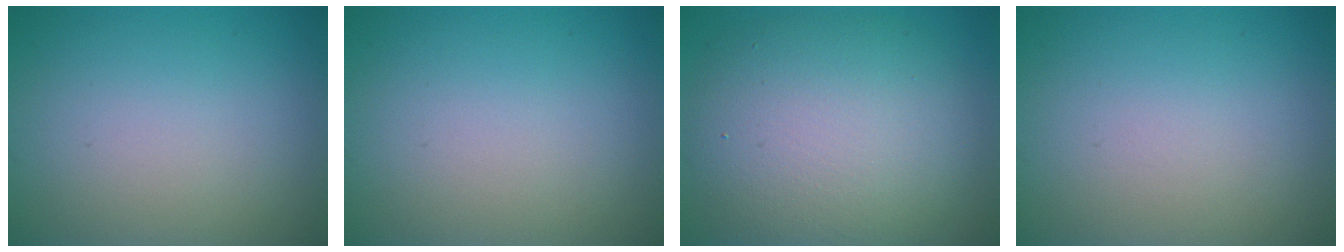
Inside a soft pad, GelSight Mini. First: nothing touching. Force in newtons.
{"total": 0.0}
{"total": 9.8, "press": 9.8, "slide": 0.9}
{"total": 0.0}